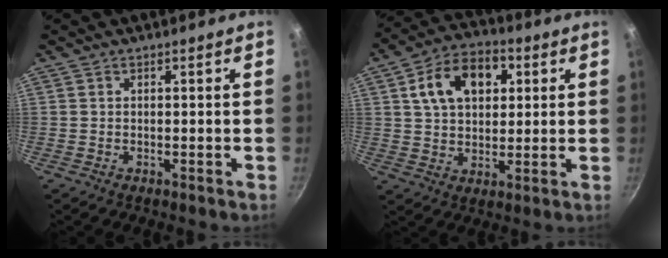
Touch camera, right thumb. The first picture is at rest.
{"total": 13.6, "force": [4.1, 9.2, 9.1], "torque": [-0.122, 0.010, 0.058]}